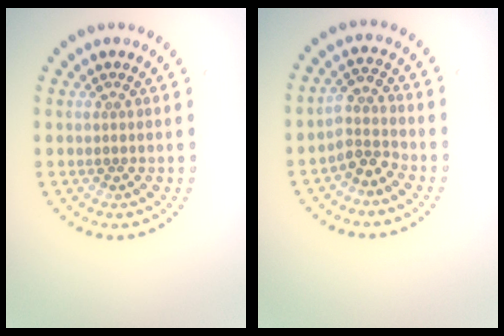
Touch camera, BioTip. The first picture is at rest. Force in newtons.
{"total": 2.7, "press": 2.0, "slide": 1.9}